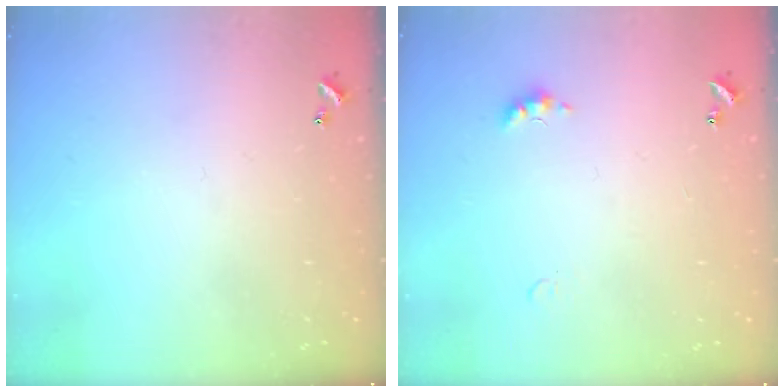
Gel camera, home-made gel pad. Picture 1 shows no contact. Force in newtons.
{"total": 3.3, "press": 3.2, "slide": 0.7}